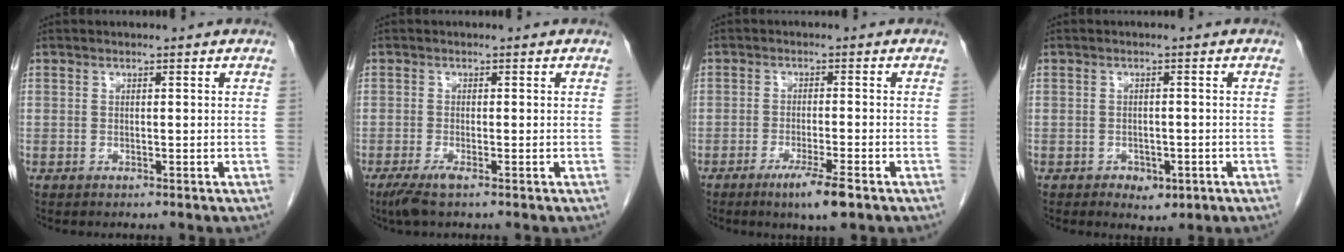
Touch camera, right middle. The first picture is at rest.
{"total": 2.6, "force": [-1.7, 0.1, 2.0], "torque": [-0.042, -0.008, -0.033]}
{"total": 5.3, "force": [-3.2, 0.1, 4.2], "torque": [-0.074, -0.012, -0.055]}
{"total": 3.0, "force": [-1.5, 1.9, 1.7], "torque": [-0.020, 0.002, -0.008]}